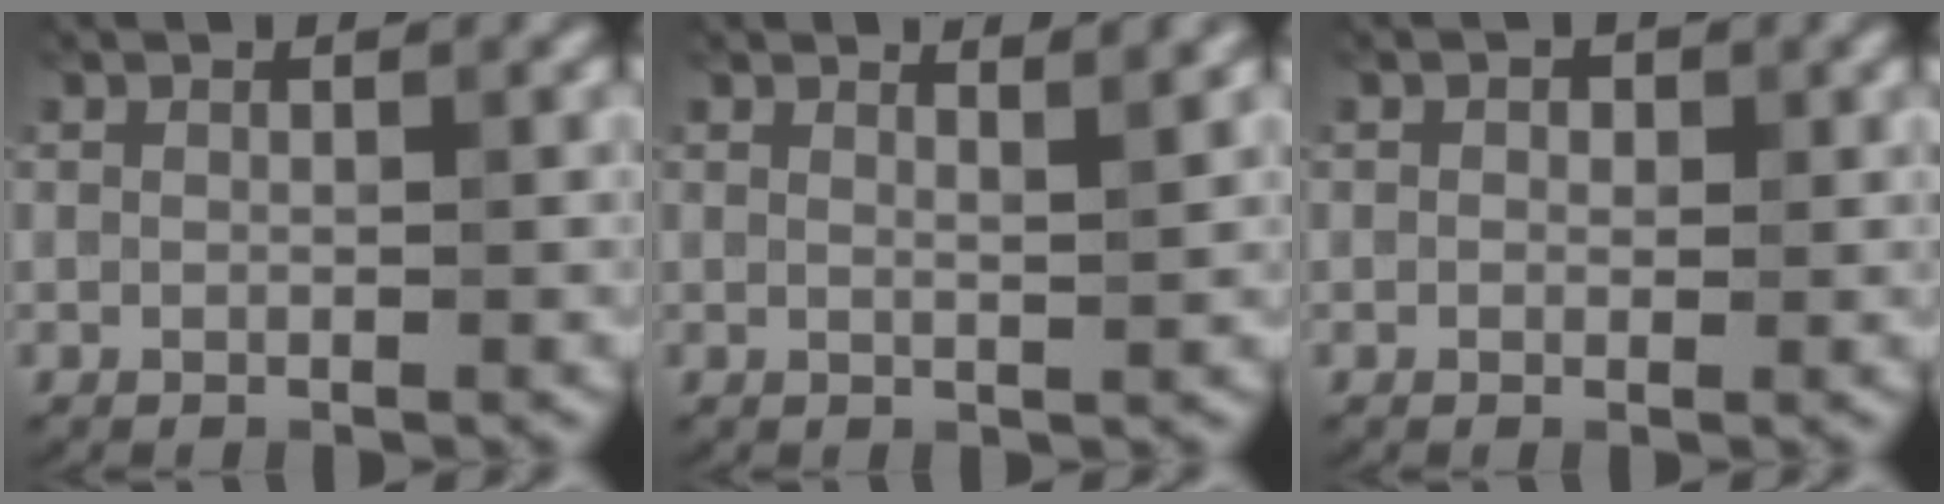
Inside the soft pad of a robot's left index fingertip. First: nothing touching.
{"total": 2.5, "force": [1.9, 0.7, 1.5], "torque": [-0.002, 0.009, 0.009]}
{"total": 0.9, "force": [0.3, 0.7, 0.4], "torque": [-0.004, -0.003, 0.001]}